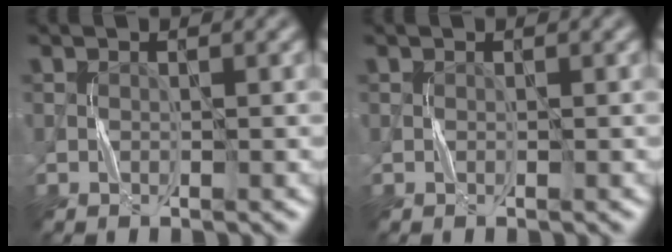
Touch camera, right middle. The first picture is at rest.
{"total": 0.0}